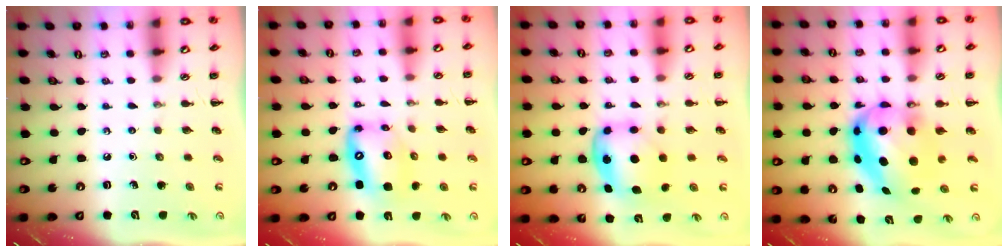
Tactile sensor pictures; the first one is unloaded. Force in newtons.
{"total": 12.4, "press": 12.0, "slide": 3.2}
{"total": 6.1, "press": 6.1, "slide": 0.7}
{"total": 11.7, "press": 11.4, "slide": 2.6}